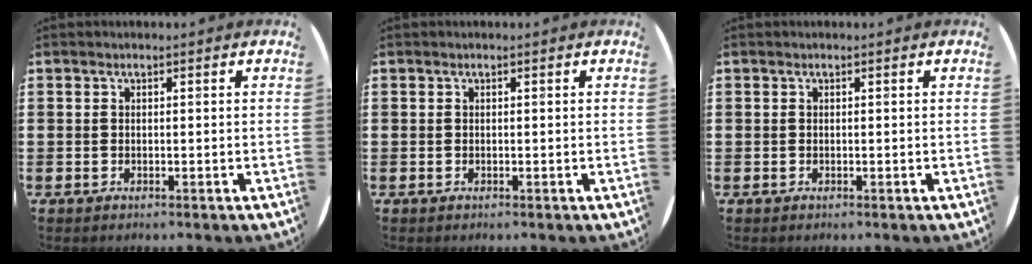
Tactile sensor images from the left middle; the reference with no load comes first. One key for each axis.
{"total": 0.0}
{"total": 0.0}